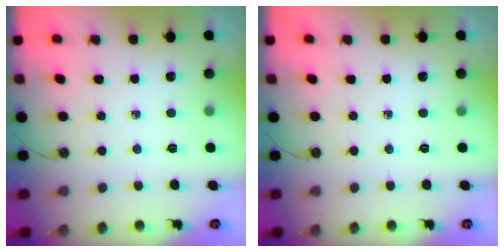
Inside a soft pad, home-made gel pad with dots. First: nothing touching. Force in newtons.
{"total": 0.0}